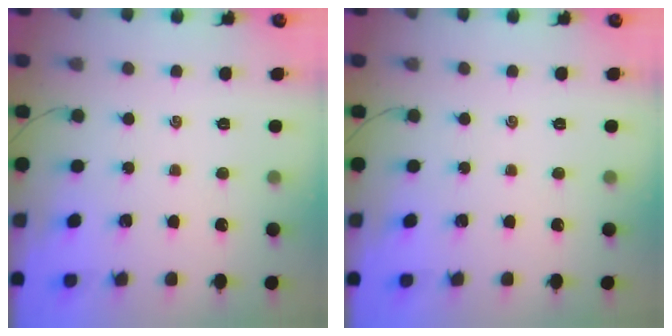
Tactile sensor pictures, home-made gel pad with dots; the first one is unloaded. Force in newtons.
{"total": 0.0}